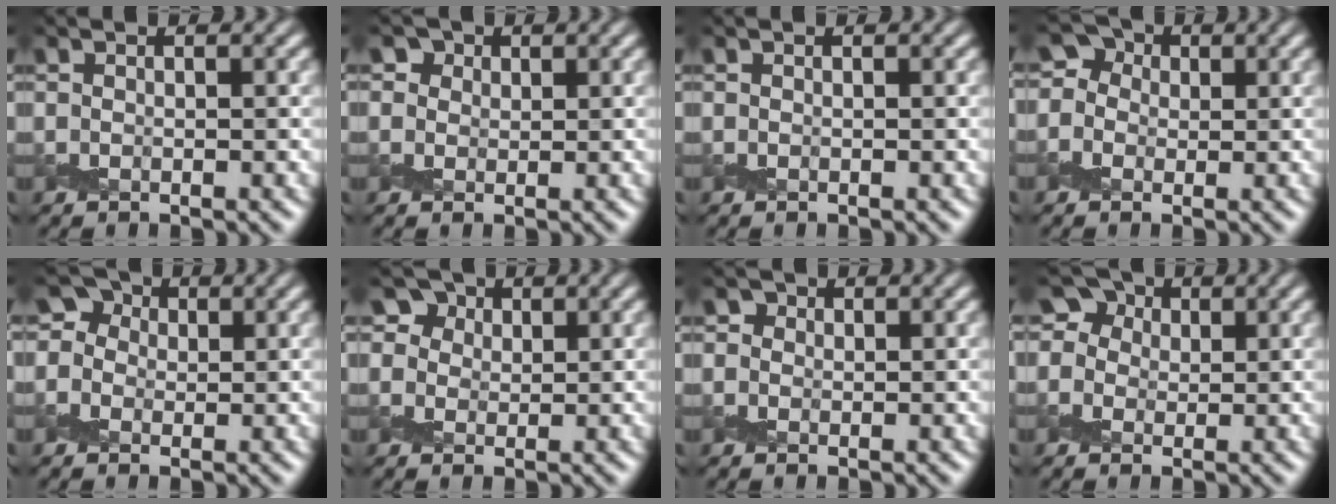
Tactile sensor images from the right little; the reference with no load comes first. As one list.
[{"total": 3.3, "force": [1.9, 2.3, 1.2], "torque": [-0.032, 0.004, 0.021]}, {"total": 0.0}, {"total": 3.4, "force": [0.5, 3.1, 1.4], "torque": [-0.008, 0.013, -0.020]}, {"total": 3.7, "force": [0.9, 3.2, 1.5], "torque": [-0.006, 0.015, -0.018]}, {"total": 5.5, "force": [3.1, 4.0, 2.1], "torque": [-0.045, 0.007, 0.039]}, {"total": 1.6, "force": [0.7, 1.3, 0.6], "torque": [-0.007, 0.005, -0.007]}, {"total": 5.1, "force": [2.1, 4.1, 2.2], "torque": [-0.031, 0.022, 0.010]}]